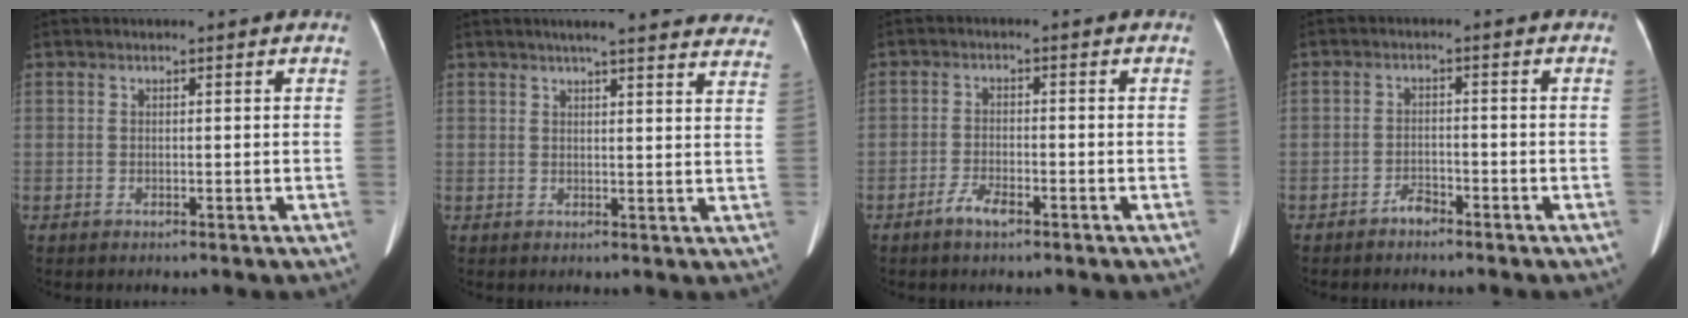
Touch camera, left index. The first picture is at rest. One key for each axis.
{"total": 21.3, "fx": 19.4, "fy": 2.5, "fz": 8.5, "tx": -0.095, "ty": -0.026, "tz": 0.209}
{"total": 3.2, "fx": -2.3, "fy": 0.9, "fz": 2.1, "tx": -0.045, "ty": 0.000, "tz": -0.043}
{"total": 2.1, "fx": -1.8, "fy": 0.8, "fz": 0.7, "tx": -0.012, "ty": 0.001, "tz": -0.030}